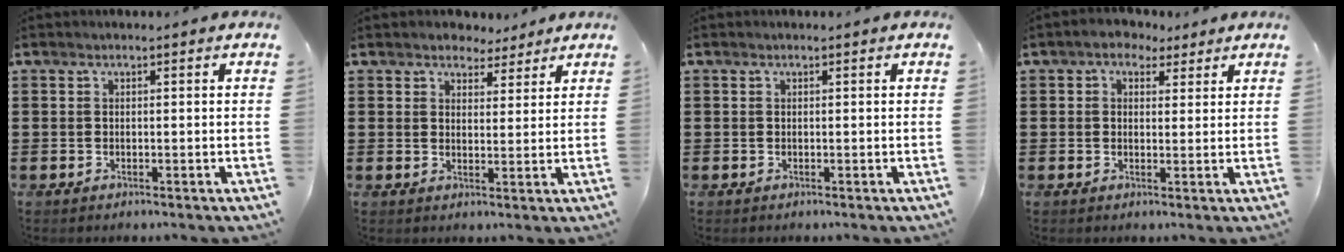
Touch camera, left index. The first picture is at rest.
{"total": 3.5, "force": [3.1, 1.6, 0.2], "torque": [-0.014, 0.002, 0.059]}
{"total": 0.0}
{"total": 2.8, "force": [1.8, 1.9, 1.0], "torque": [-0.029, 0.013, 0.031]}